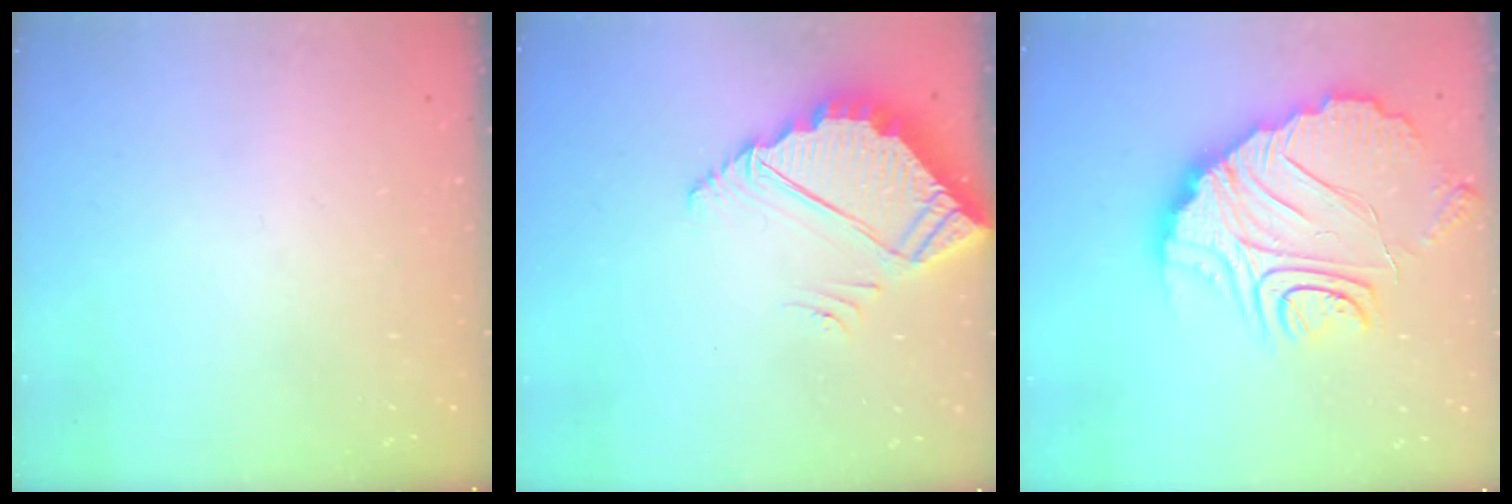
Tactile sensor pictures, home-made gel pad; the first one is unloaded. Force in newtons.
{"total": 4.5, "press": 4.4, "slide": 0.3}
{"total": 16.8, "press": 16.7, "slide": 1.6}